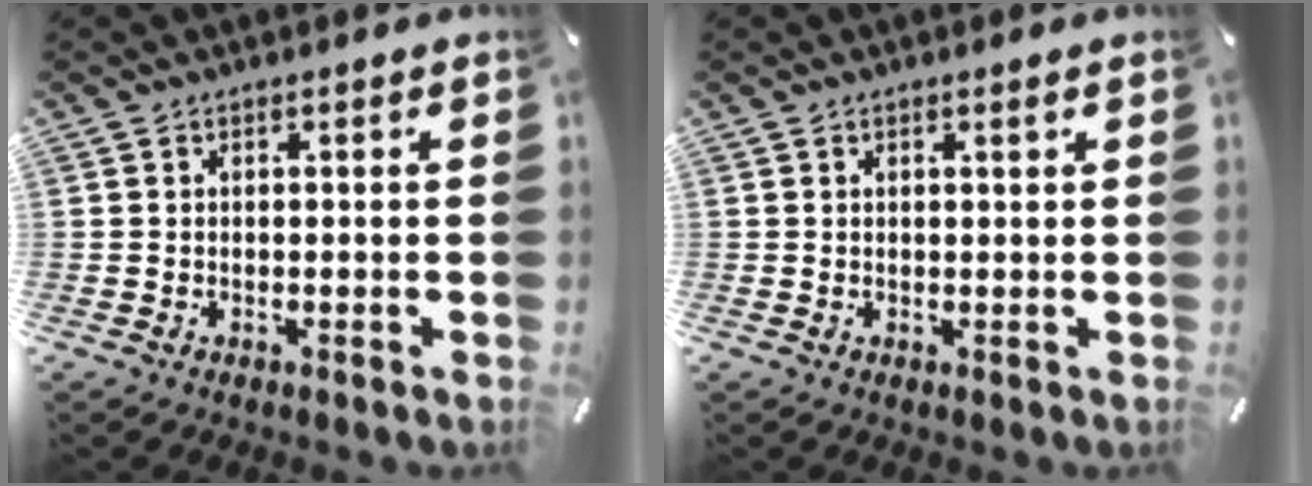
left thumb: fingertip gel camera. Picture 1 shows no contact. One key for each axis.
{"total": 1.0, "fx": 0.6, "fy": 0.1, "fz": 0.8, "tx": -0.016, "ty": 0.000, "tz": 0.009}